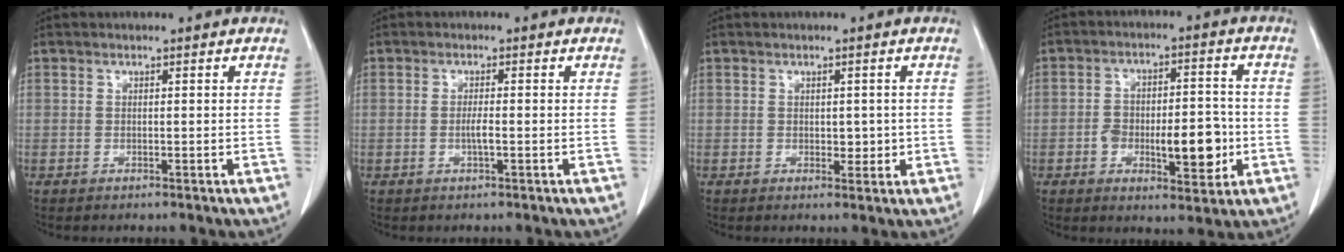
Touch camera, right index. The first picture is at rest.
{"total": 1.8, "force": [-0.4, 0.1, 1.7], "torque": [-0.037, 0.000, -0.008]}
{"total": 2.3, "force": [0.0, 1.5, 1.8], "torque": [-0.020, -0.001, 0.005]}
{"total": 11.0, "force": [-2.6, 4.6, 9.7], "torque": [-0.146, 0.014, -0.034]}